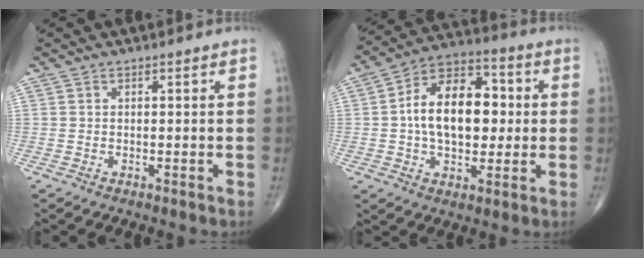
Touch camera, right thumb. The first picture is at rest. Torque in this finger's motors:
{"motor_torque": [-0.08, 0.66, 0.24, -0.09, 0.15]}